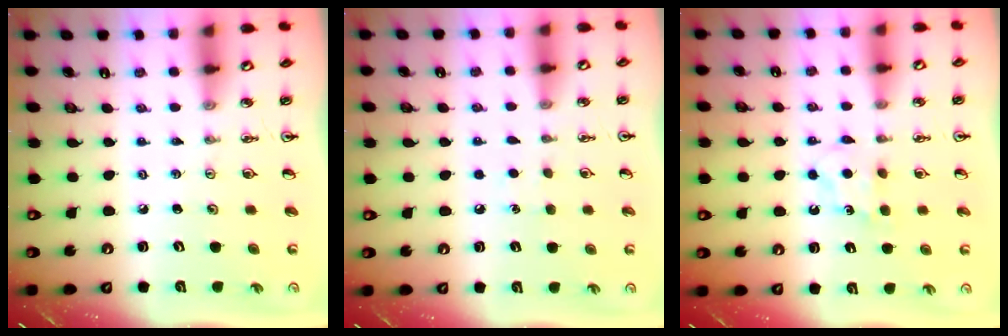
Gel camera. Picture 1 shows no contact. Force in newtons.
{"total": 4.7, "press": 4.6, "slide": 0.5}
{"total": 4.7, "press": 4.7, "slide": 0.7}